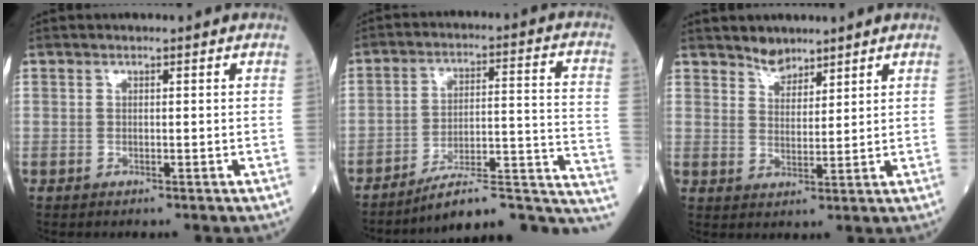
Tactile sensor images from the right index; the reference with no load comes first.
{"total": 17.7, "force": [-15.5, 2.1, 8.2], "torque": [-0.052, 0.050, -0.222]}
{"total": 3.4, "force": [3.0, 1.4, 0.6], "torque": [-0.008, 0.002, 0.053]}